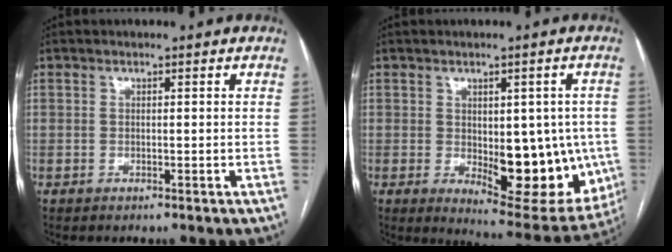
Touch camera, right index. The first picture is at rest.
{"total": 15.3, "force": [-2.0, 6.5, 13.7], "torque": [-0.164, -0.006, -0.004]}